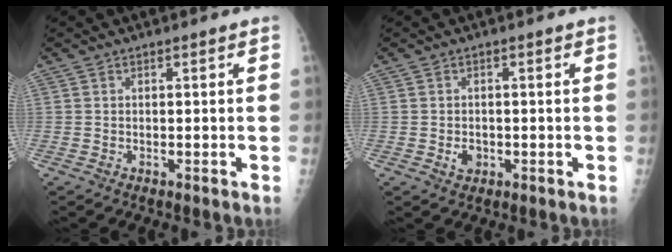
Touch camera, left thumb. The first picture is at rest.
{"total": 2.3, "force": [-0.6, 1.8, 1.2], "torque": [-0.011, 0.002, -0.005]}